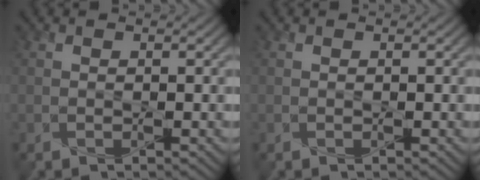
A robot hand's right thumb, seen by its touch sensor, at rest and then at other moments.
{"total": 0.0}